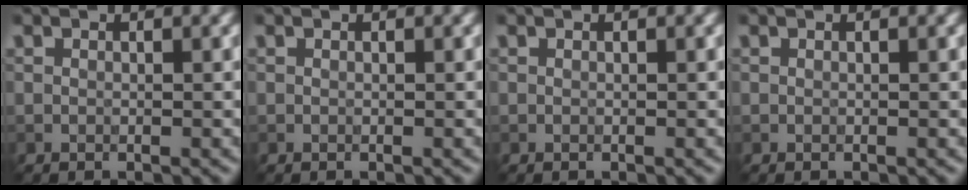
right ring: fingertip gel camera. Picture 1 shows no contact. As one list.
[{"total": 0.0}, {"total": 0.0}, {"total": 0.0}]